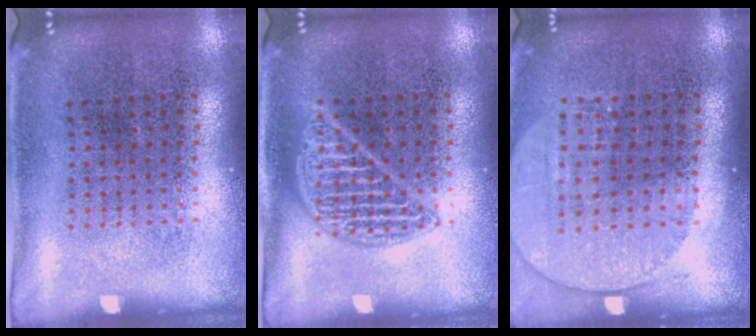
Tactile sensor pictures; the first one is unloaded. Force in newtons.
{"total": 1.5, "press": 1.5, "slide": 0.2}
{"total": 1.5, "press": 1.3, "slide": 0.7}